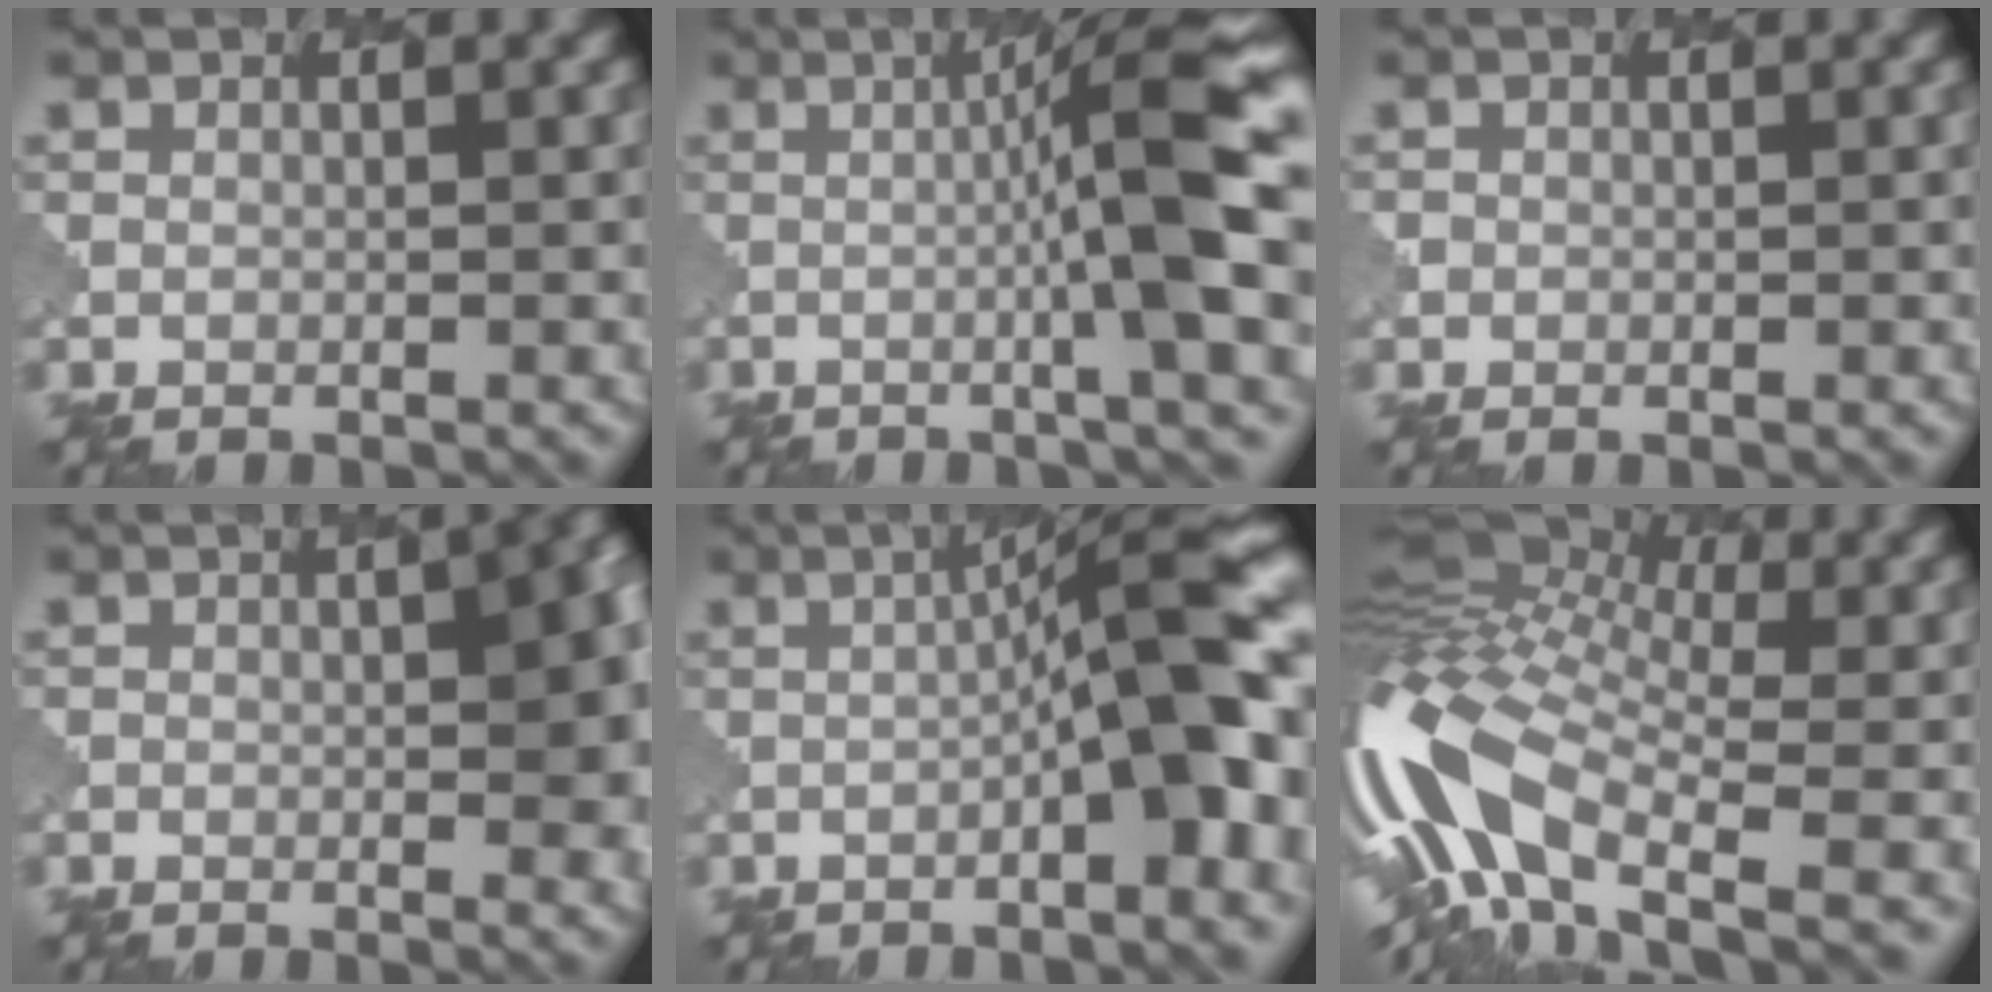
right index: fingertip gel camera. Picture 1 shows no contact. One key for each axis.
{"total": 13.3, "fx": -0.4, "fy": 2.4, "fz": 13.0, "tx": -0.148, "ty": 0.009, "tz": 0.001}
{"total": 1.1, "fx": -0.2, "fy": 1.0, "fz": -0.1, "tx": 0.005, "ty": -0.003, "tz": -0.004}
{"total": 9.1, "fx": -0.1, "fy": 3.2, "fz": 8.5, "tx": -0.064, "ty": 0.007, "tz": -0.009}
{"total": 9.2, "fx": -1.6, "fy": 1.4, "fz": 9.0, "tx": -0.111, "ty": 0.018, "tz": -0.031}
{"total": 13.6, "fx": -3.1, "fy": 7.3, "fz": 11.1, "tx": -0.253, "ty": 0.010, "tz": -0.069}